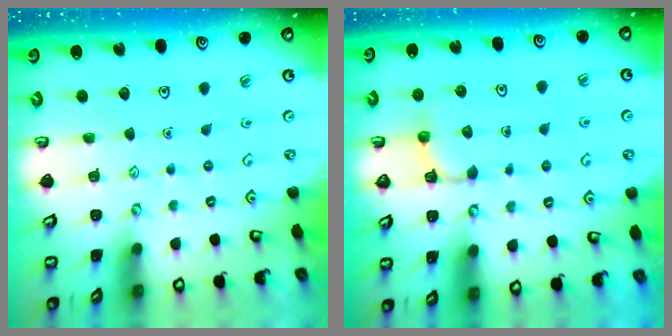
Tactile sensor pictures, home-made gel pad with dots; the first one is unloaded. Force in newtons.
{"total": 3.0, "press": 2.9, "slide": 0.7}